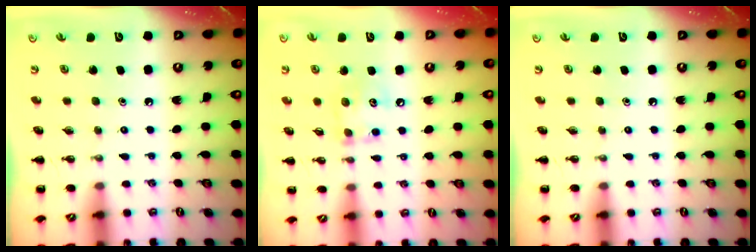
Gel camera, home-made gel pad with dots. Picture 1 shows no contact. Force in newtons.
{"total": 8.7, "press": 8.6, "slide": 1.2}
{"total": 0.0}